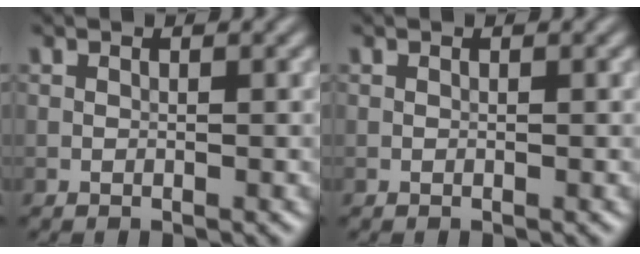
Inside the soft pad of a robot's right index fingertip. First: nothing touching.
{"total": 0.0}